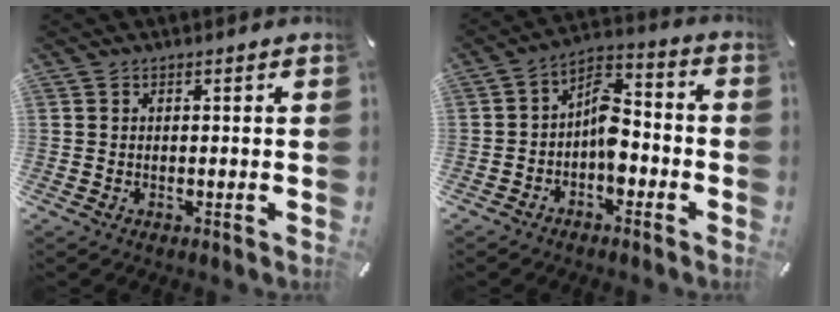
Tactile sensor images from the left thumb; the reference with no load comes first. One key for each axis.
{"total": 8.6, "fx": -3.0, "fy": 5.4, "fz": 5.9, "tx": -0.086, "ty": 0.019, "tz": -0.053}